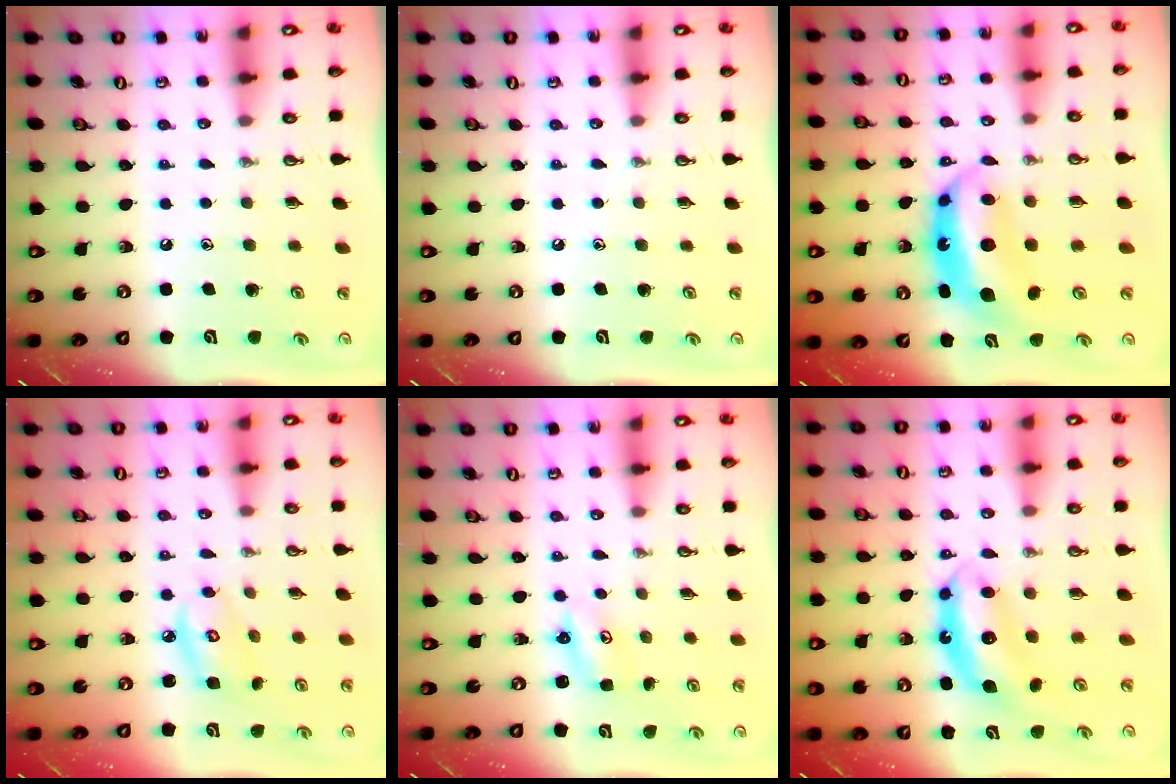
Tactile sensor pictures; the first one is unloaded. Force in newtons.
{"total": 0.0}
{"total": 8.7, "press": 8.6, "slide": 0.9}
{"total": 5.8, "press": 5.8, "slide": 0.3}
{"total": 2.9, "press": 2.9, "slide": 0.3}
{"total": 6.6, "press": 6.6, "slide": 0.4}